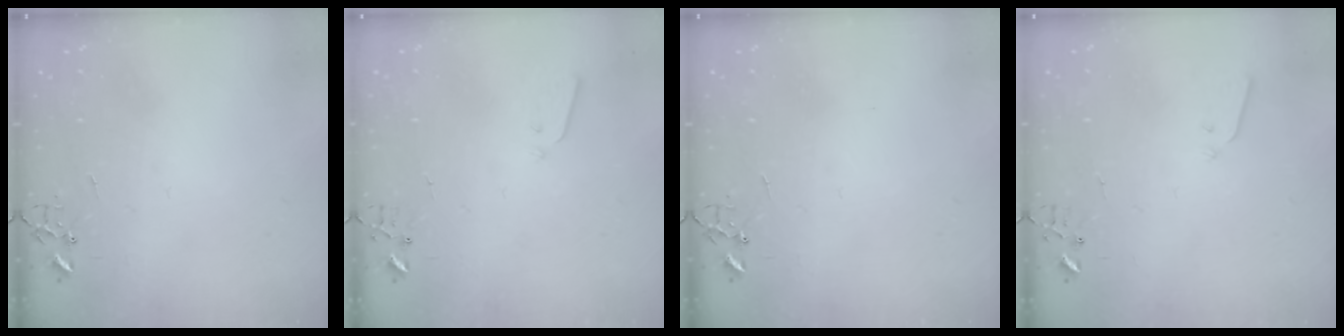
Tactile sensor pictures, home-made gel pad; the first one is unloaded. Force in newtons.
{"total": 2.1, "press": 2.0, "slide": 0.4}
{"total": 0.0}
{"total": 3.2, "press": 3.1, "slide": 0.8}